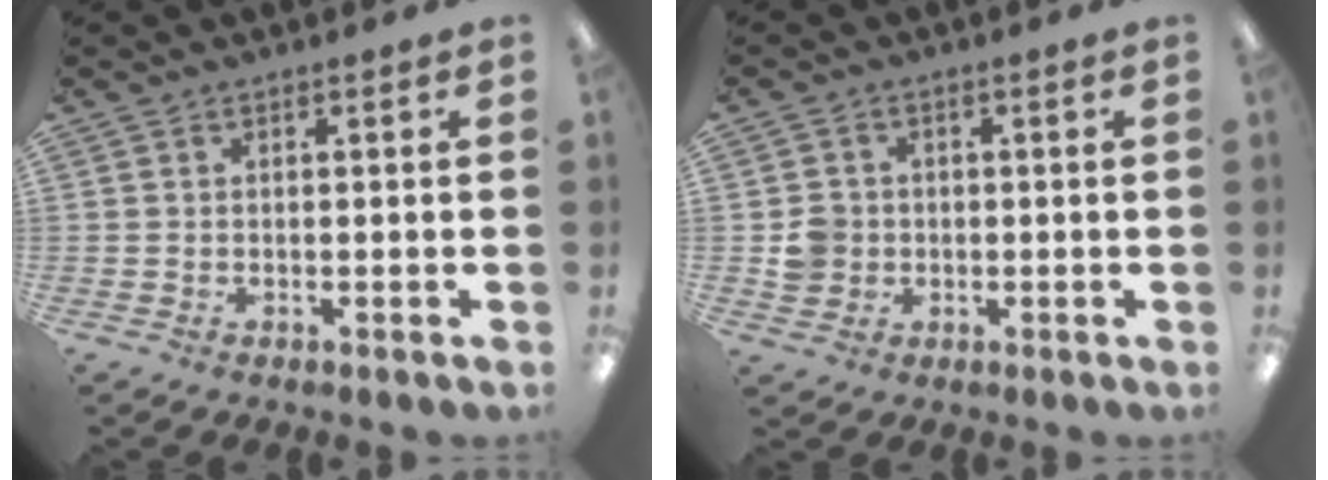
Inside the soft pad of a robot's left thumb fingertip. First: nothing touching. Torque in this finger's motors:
{"motor_torque": [-0.03, 0.04, 0.01, -0.03, 0.00]}